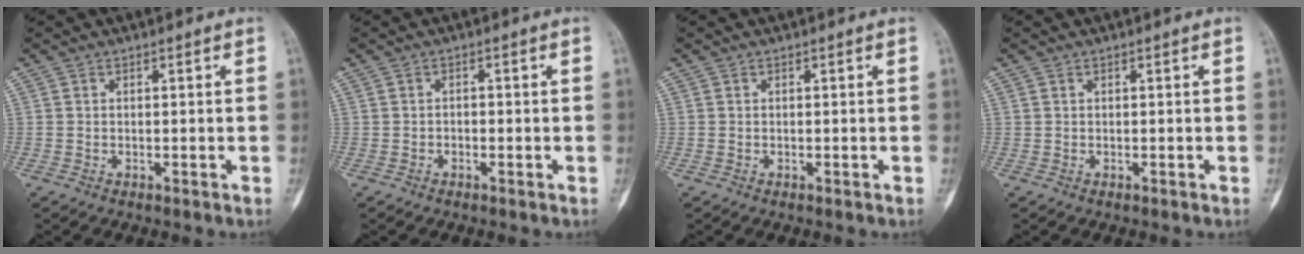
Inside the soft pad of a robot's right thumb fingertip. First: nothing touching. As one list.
[{"total": 0.9, "force": [-0.5, 0.6, 0.4], "torque": [0.001, 0.003, -0.013]}, {"total": 0.0}, {"total": 0.0}]